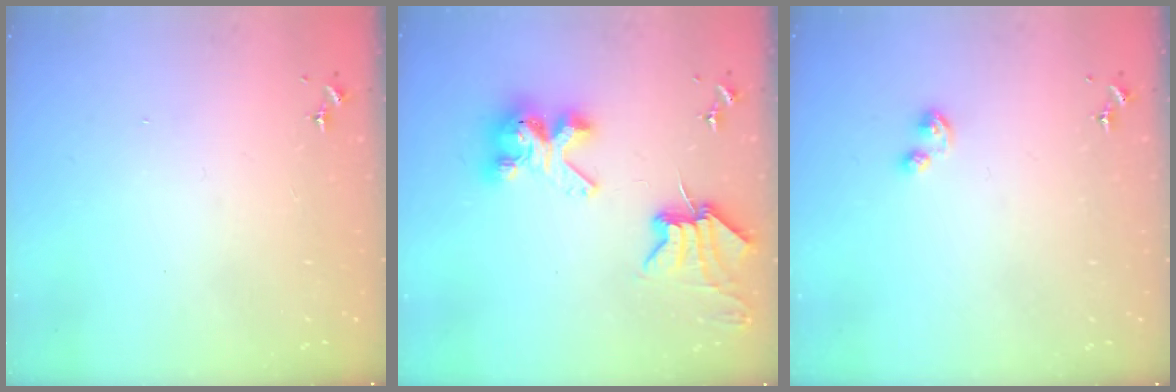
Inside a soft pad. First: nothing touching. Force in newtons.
{"total": 9.8, "press": 9.8, "slide": 1.0}
{"total": 2.9, "press": 2.9, "slide": 0.4}